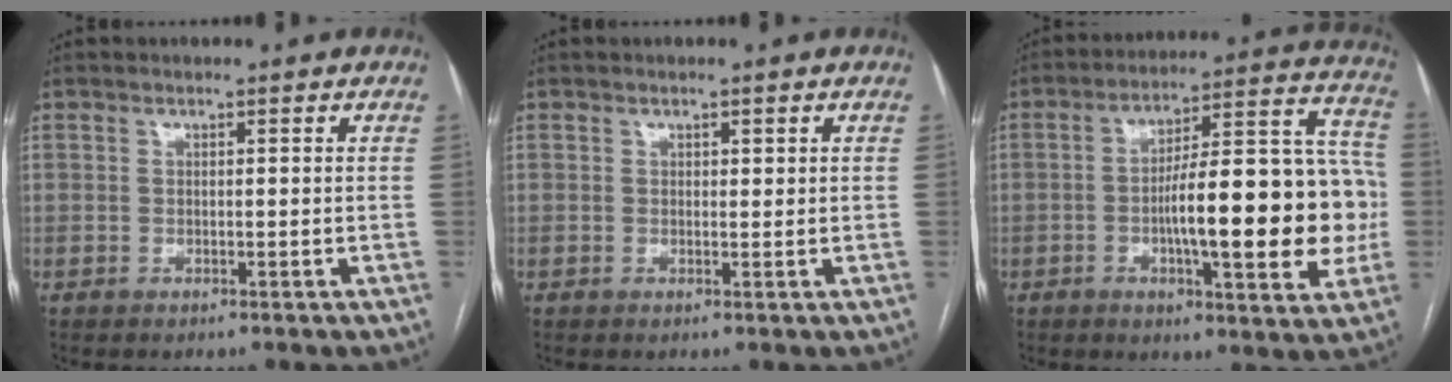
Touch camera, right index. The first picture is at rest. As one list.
[{"total": 1.1, "force": [0.5, 0.5, 0.9], "torque": [-0.011, 0.000, 0.008]}, {"total": 21.2, "force": [-2.7, 4.7, 20.5], "torque": [-0.260, 0.036, -0.035]}]